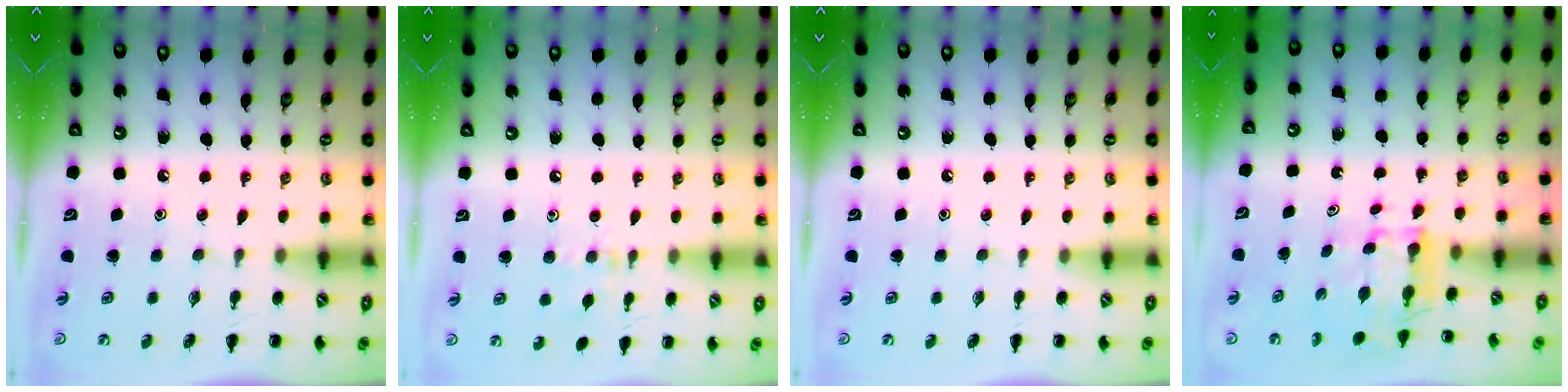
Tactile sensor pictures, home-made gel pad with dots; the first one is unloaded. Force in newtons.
{"total": 5.3, "press": 5.0, "slide": 1.7}
{"total": 0.0}
{"total": 5.9, "press": 5.9, "slide": 0.7}